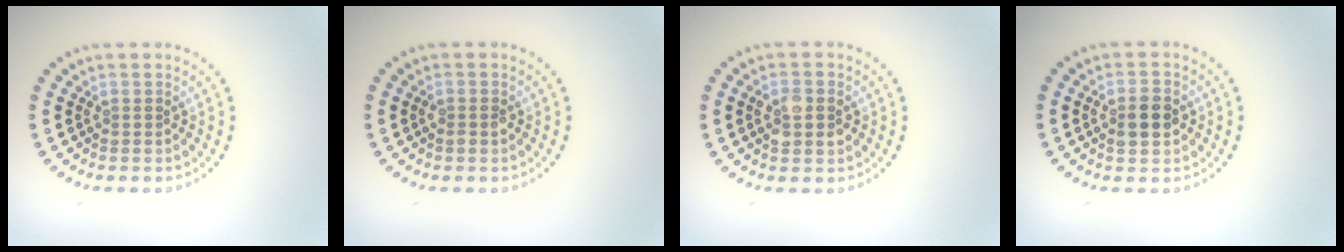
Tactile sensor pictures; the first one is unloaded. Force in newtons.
{"total": 1.1, "press": 1.0, "slide": 0.2}
{"total": 2.8, "press": 2.8, "slide": 0.2}
{"total": 2.7, "press": 2.7, "slide": 0.2}